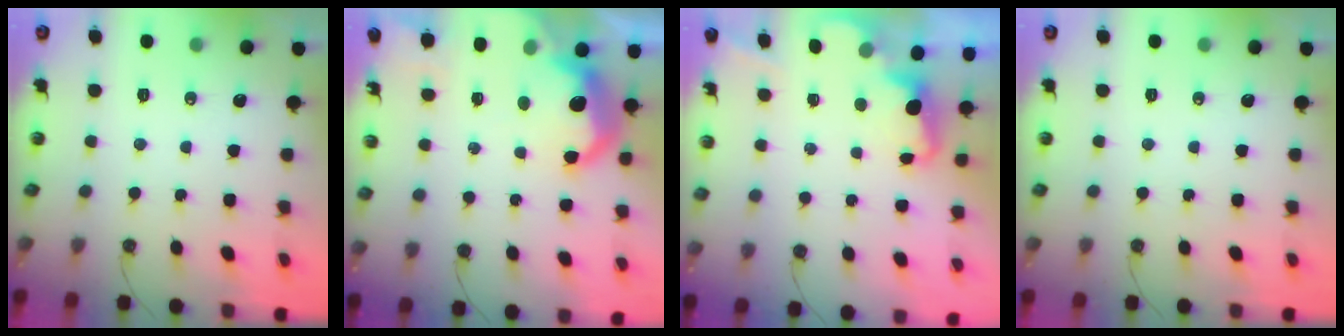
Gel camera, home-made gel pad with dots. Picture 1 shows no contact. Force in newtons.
{"total": 11.1, "press": 11.1, "slide": 0.7}
{"total": 2.5, "press": 2.4, "slide": 0.6}
{"total": 0.0}